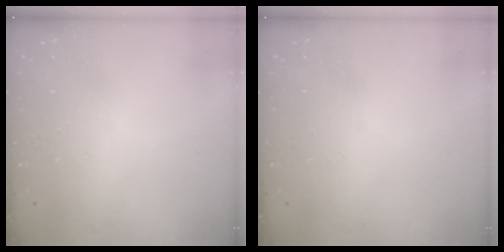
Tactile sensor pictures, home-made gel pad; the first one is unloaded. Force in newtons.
{"total": 0.0}